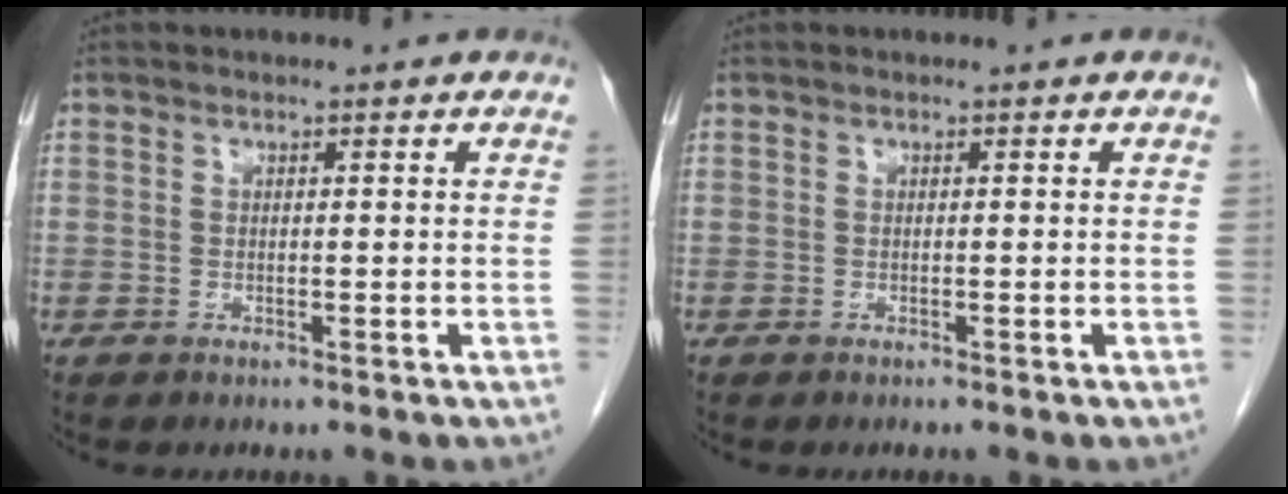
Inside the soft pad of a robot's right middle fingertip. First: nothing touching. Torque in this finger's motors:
{"motor_torque": [-0.05, -0.15, 0.00, -0.01]}